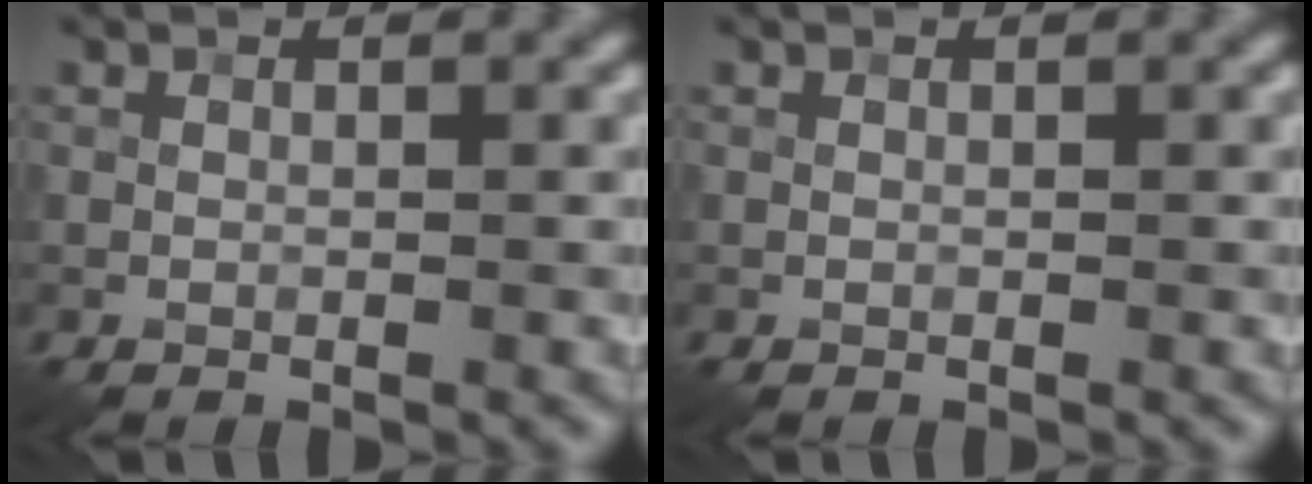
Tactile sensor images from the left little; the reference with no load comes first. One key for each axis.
{"total": 0.0}